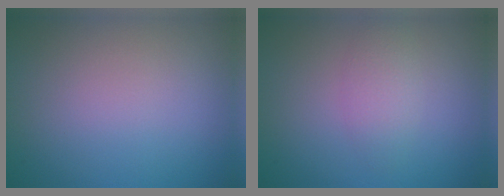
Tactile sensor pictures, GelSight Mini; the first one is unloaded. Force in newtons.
{"total": 2.0, "press": 2.0, "slide": 0.2}